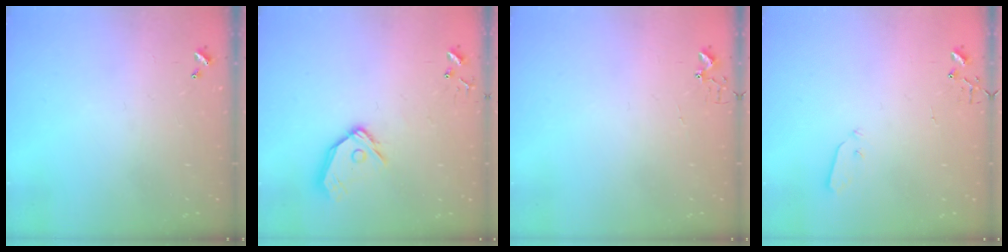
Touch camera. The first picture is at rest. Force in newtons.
{"total": 12.7, "press": 12.5, "slide": 2.0}
{"total": 2.7, "press": 2.7, "slide": 0.3}
{"total": 3.7, "press": 3.7, "slide": 0.1}